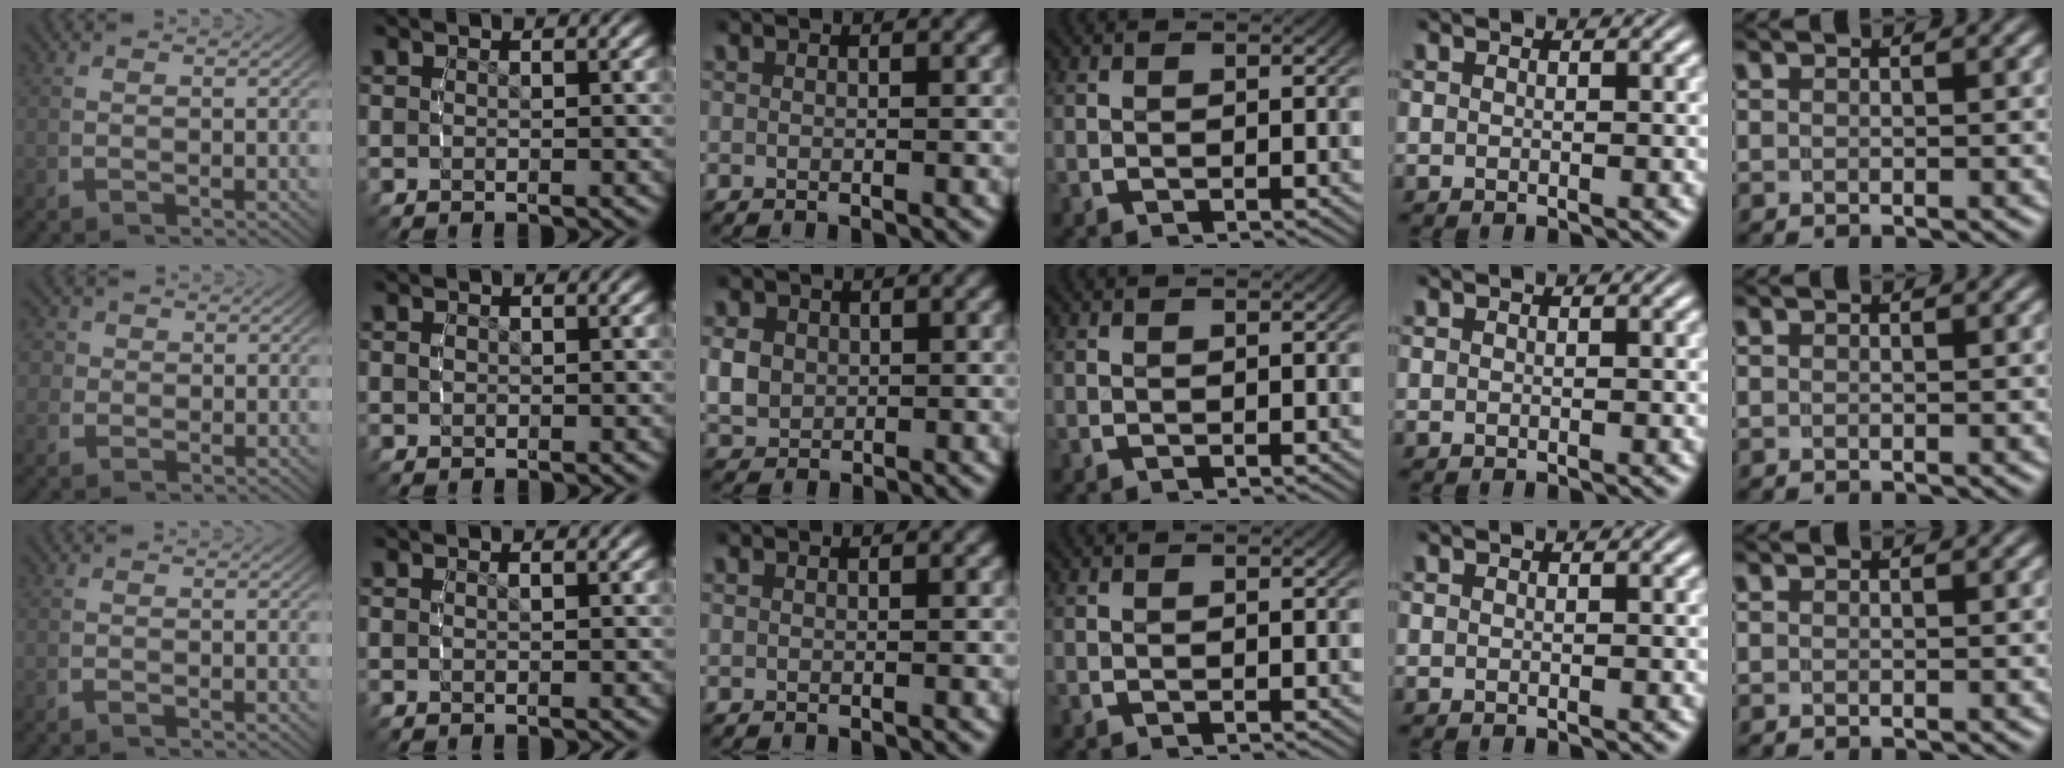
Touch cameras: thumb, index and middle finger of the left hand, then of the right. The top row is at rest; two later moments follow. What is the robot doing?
{"motion": "grasp_and_lifting", "object": "small bumper sticker"}